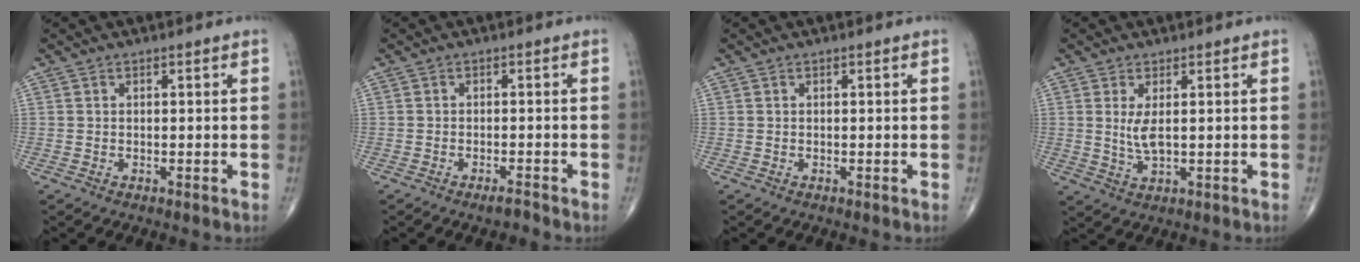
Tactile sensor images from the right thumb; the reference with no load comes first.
{"total": 1.6, "force": [-1.4, 0.2, 0.9], "torque": [-0.017, 0.002, -0.027]}
{"total": 0.0}
{"total": 3.8, "force": [0.7, 1.3, 3.5], "torque": [-0.072, -0.013, 0.021]}